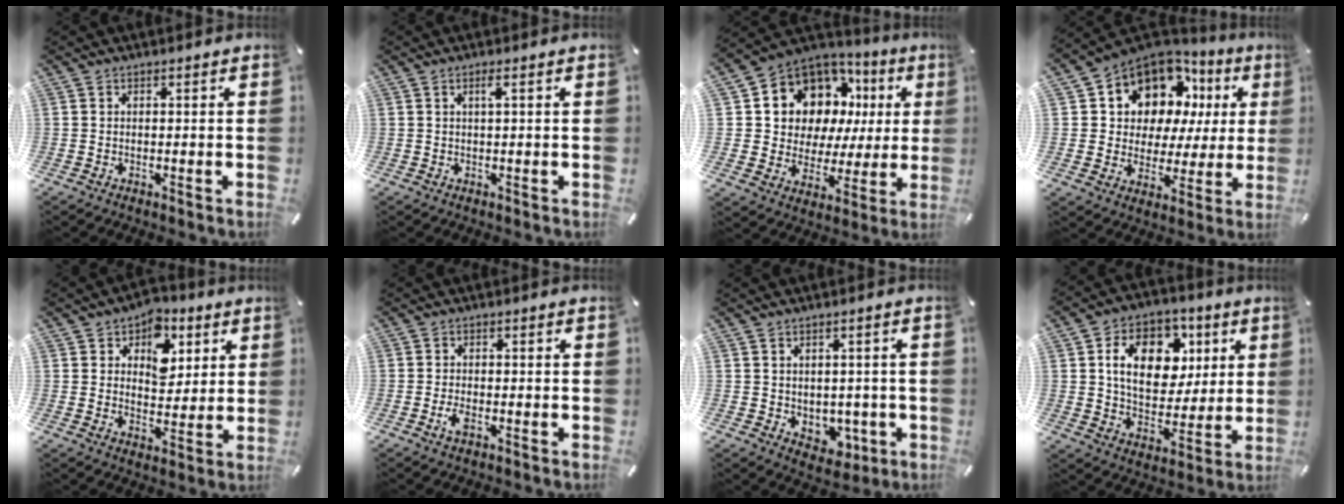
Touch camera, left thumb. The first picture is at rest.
{"total": 1.3, "force": [0.5, 0.0, 1.2], "torque": [-0.024, 0.000, 0.007]}
{"total": 11.4, "force": [6.3, 9.0, 3.1], "torque": [-0.069, -0.065, 0.121]}
{"total": 11.4, "force": [7.4, 8.3, 2.6], "torque": [-0.067, -0.061, 0.139]}
{"total": 9.6, "force": [4.1, 7.4, 4.7], "torque": [-0.051, -0.016, 0.066]}
{"total": 2.3, "force": [-1.1, 1.1, 1.7], "torque": [-0.043, -0.002, -0.022]}
{"total": 4.2, "force": [0.2, 4.1, 1.0], "torque": [0.008, -0.006, 0.004]}
{"total": 15.3, "force": [4.9, 11.5, 8.9], "torque": [-0.136, 0.002, 0.091]}